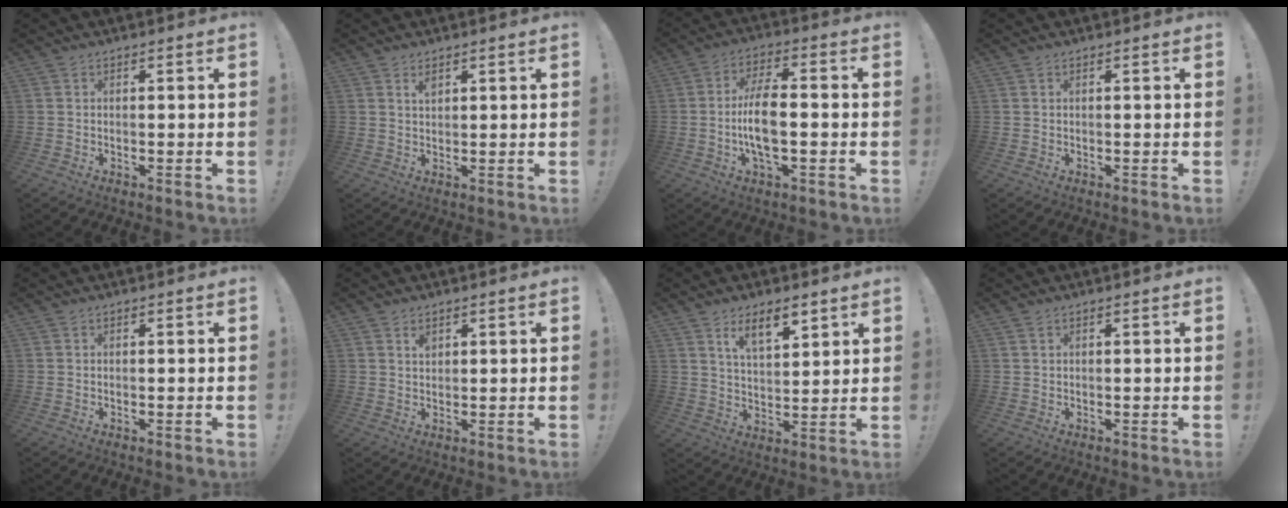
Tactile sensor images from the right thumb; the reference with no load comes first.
{"total": 2.0, "force": [1.4, 0.9, 1.2], "torque": [-0.017, -0.004, 0.024]}
{"total": 10.6, "force": [-1.8, 4.1, 9.6], "torque": [-0.203, 0.003, -0.036]}
{"total": 0.0}
{"total": 0.0}
{"total": 1.8, "force": [1.2, 1.1, 0.8], "torque": [0.003, -0.011, 0.018]}
{"total": 9.3, "force": [6.1, 3.6, 6.0], "torque": [-0.091, -0.024, 0.107]}
{"total": 0.7, "force": [0.5, 0.2, 0.4], "torque": [-0.006, -0.001, 0.008]}